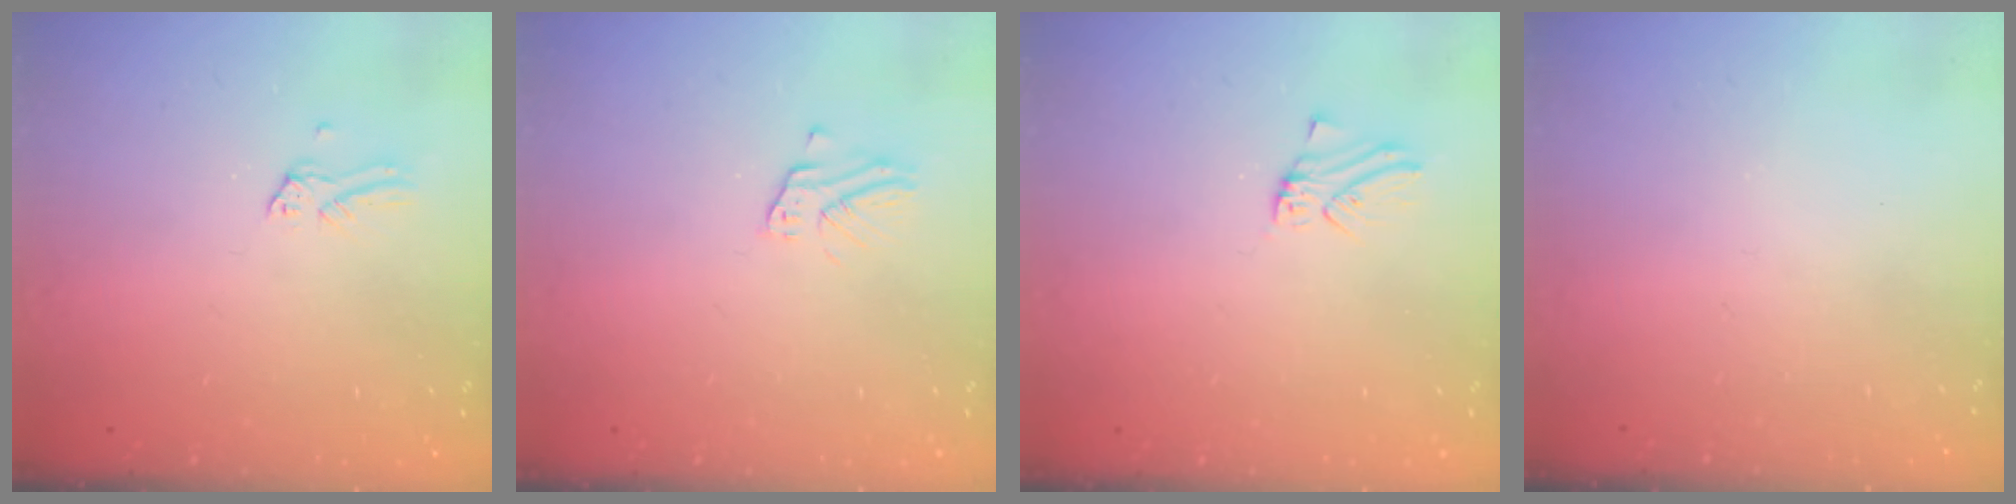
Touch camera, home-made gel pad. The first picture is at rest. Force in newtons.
{"total": 2.2, "press": 2.2, "slide": 0.2}
{"total": 0.0}
{"total": 0.0}